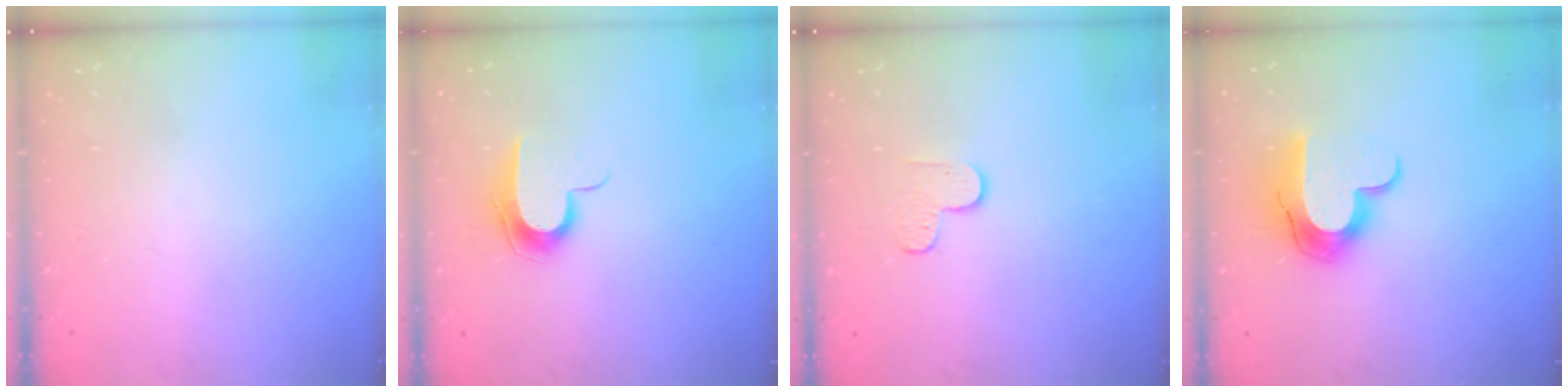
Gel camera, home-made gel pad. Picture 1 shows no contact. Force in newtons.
{"total": 8.9, "press": 8.9, "slide": 0.9}
{"total": 3.5, "press": 3.5, "slide": 0.4}
{"total": 12.5, "press": 12.5, "slide": 0.7}